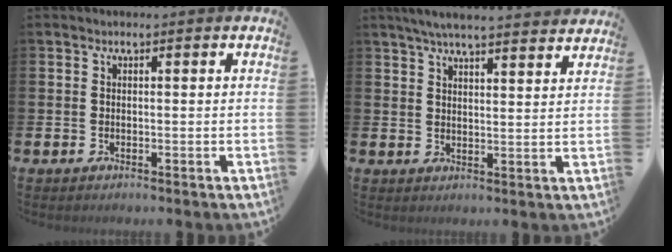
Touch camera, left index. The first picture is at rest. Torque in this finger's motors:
{"motor_torque": [0.74, -0.93, 0.13, 0.11]}